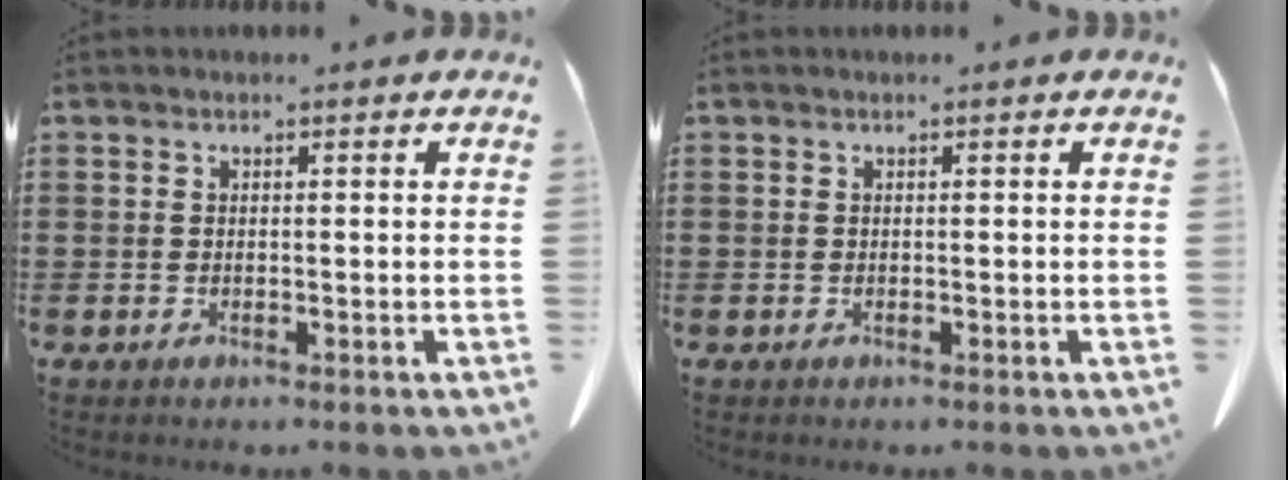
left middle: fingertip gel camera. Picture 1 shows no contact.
{"total": 0.0}